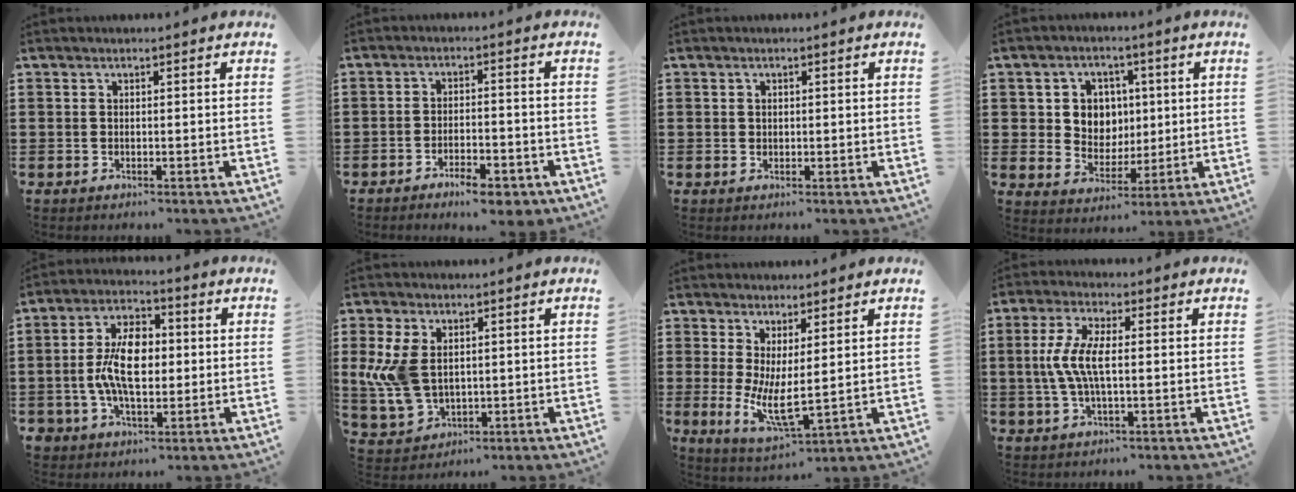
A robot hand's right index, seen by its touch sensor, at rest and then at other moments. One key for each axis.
{"total": 4.5, "fx": -3.8, "fy": 0.7, "fz": 2.4, "tx": -0.045, "ty": -0.002, "tz": -0.069}
{"total": 0.7, "fx": 0.3, "fy": 0.6, "fz": 0.2, "tx": -0.005, "ty": 0.003, "tz": 0.006}
{"total": 6.1, "fx": 1.4, "fy": 5.6, "fz": 2.0, "tx": -0.059, "ty": 0.018, "tz": 0.023}
{"total": 9.3, "fx": -0.5, "fy": 5.4, "fz": 7.5, "tx": -0.165, "ty": 0.011, "tz": -0.013}
{"total": 7.8, "fx": 1.1, "fy": 5.3, "fz": 5.7, "tx": -0.156, "ty": 0.001, "tz": 0.016}
{"total": 6.5, "fx": 0.9, "fy": 2.1, "fz": 6.1, "tx": -0.113, "ty": -0.025, "tz": 0.018}
{"total": 6.7, "fx": -0.3, "fy": 2.2, "fz": 6.3, "tx": -0.148, "ty": -0.007, "tz": -0.018}